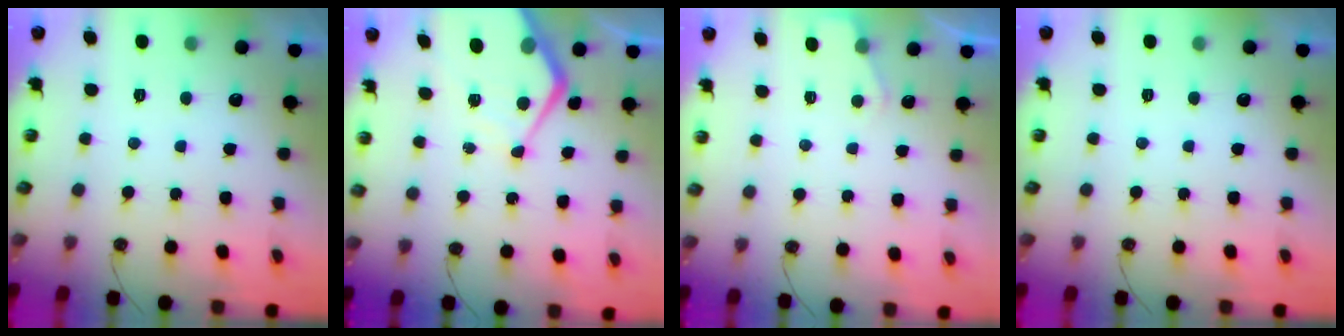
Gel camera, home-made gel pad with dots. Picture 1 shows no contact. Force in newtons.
{"total": 11.0, "press": 11.0, "slide": 0.5}
{"total": 2.8, "press": 2.7, "slide": 0.5}
{"total": 0.0}